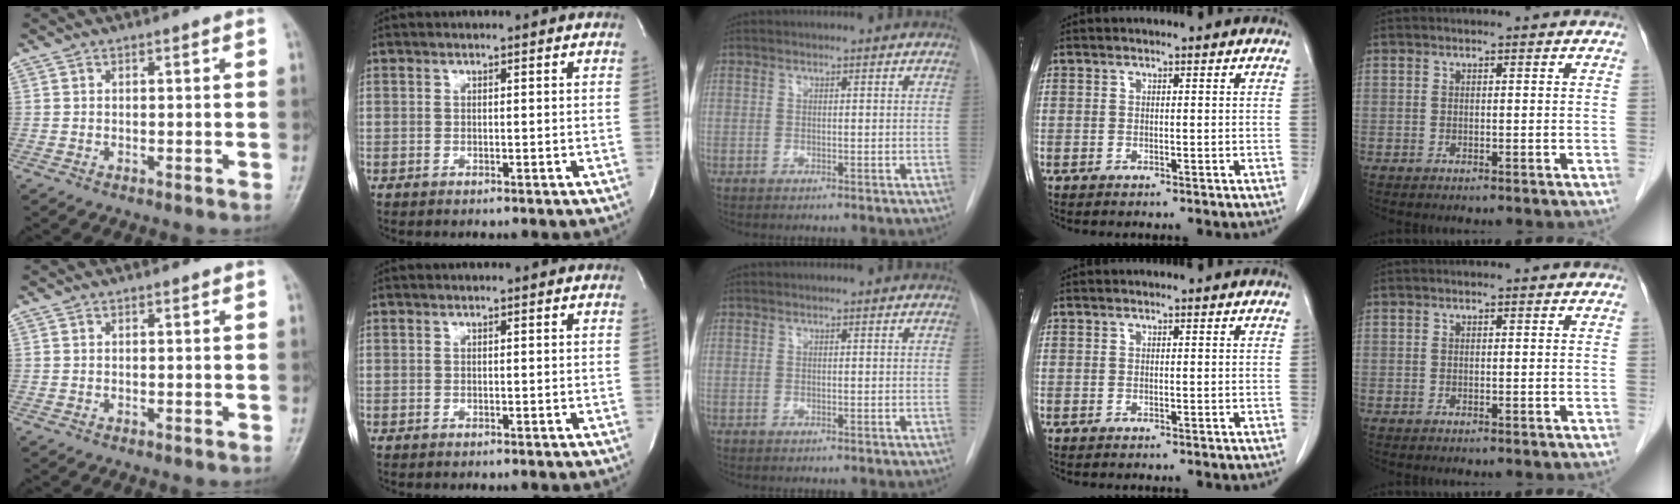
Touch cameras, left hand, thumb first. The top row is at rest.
{}